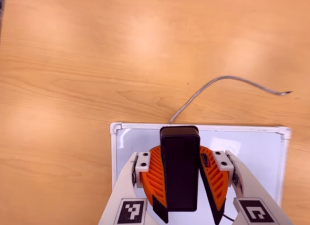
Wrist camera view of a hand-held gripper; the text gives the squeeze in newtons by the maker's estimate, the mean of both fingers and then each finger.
{"total": 10.2, "left": 9.4, "right": 10.9}